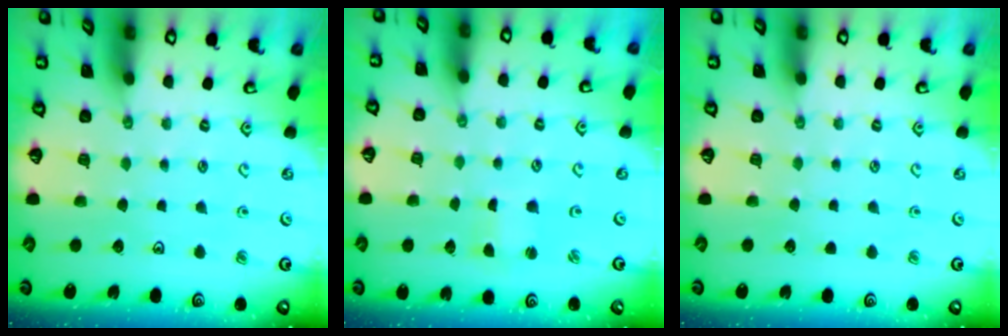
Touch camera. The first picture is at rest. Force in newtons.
{"total": 0.7, "press": 0.7, "slide": 0.1}
{"total": 0.0}